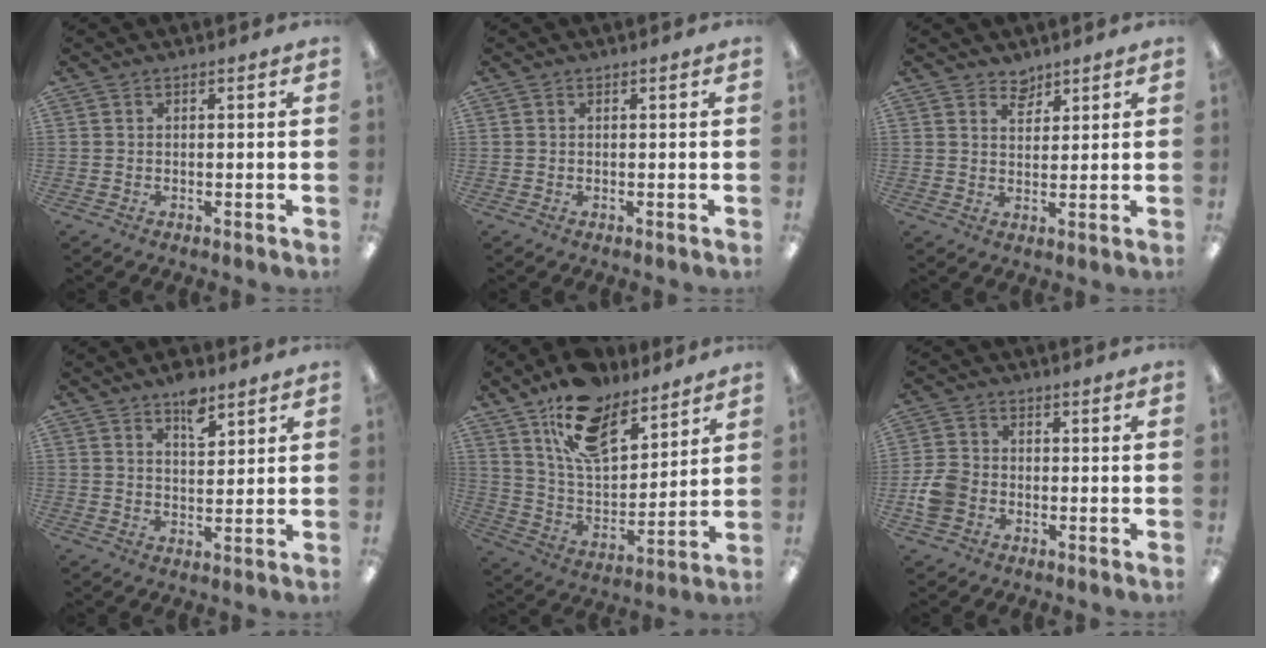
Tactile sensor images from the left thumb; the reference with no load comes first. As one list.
[{"total": 0.0}, {"total": 3.6, "force": [3.2, 1.6, 0.3], "torque": [0.003, -0.022, 0.059]}, {"total": 6.5, "force": [4.8, 2.9, 3.3], "torque": [-0.037, -0.028, 0.080]}, {"total": 16.6, "force": [12.0, 7.7, 8.5], "torque": [-0.152, -0.061, 0.217]}, {"total": 6.4, "force": [-2.1, 5.1, 3.3], "torque": [-0.064, 0.018, -0.036]}]